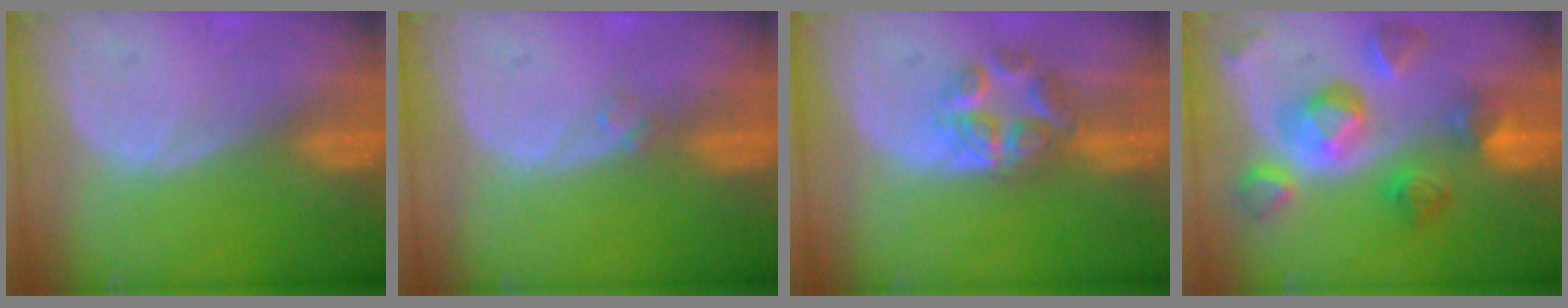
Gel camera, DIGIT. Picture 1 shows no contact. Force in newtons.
{"total": 1.2, "press": 1.1, "slide": 0.6}
{"total": 6.2, "press": 5.5, "slide": 2.8}
{"total": 10.4, "press": 9.2, "slide": 4.9}